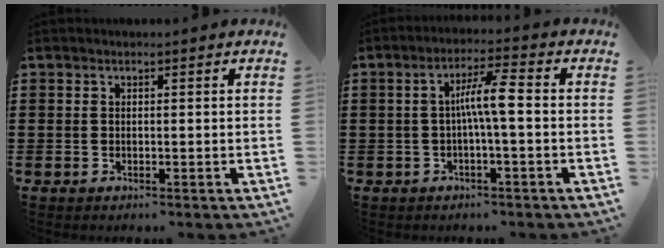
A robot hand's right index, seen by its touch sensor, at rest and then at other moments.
{"total": 5.3, "force": [-0.4, 0.8, 5.2], "torque": [-0.097, 0.009, -0.012]}